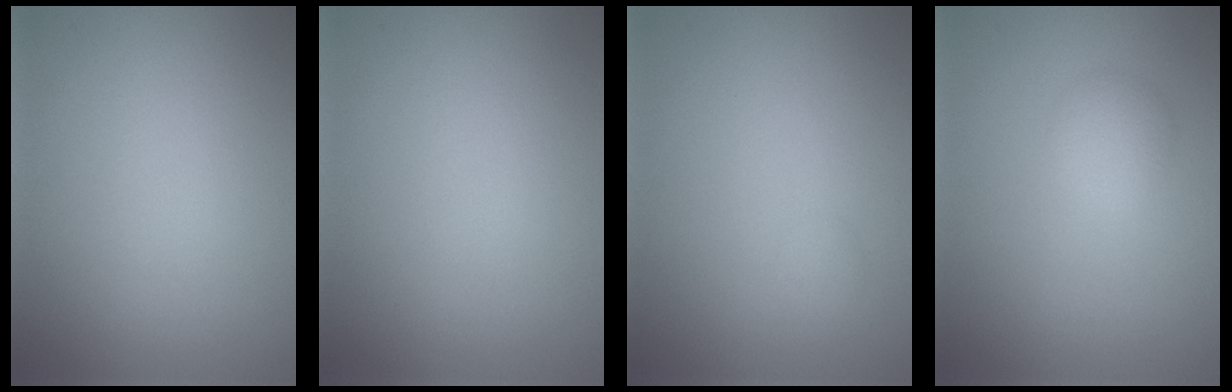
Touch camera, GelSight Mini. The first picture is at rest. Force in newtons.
{"total": 0.0}
{"total": 0.6, "press": 0.6, "slide": 0.0}
{"total": 2.0, "press": 2.0, "slide": 0.1}